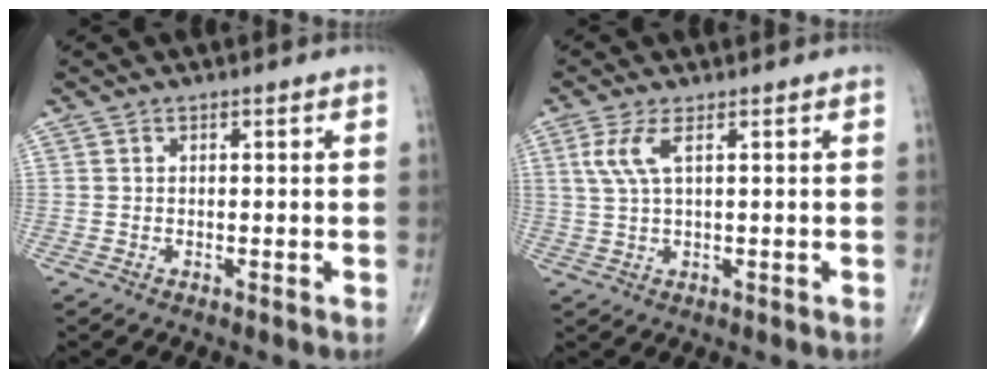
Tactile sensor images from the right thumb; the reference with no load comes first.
{"total": 4.4, "force": [1.6, 1.0, 4.0], "torque": [-0.109, 0.003, 0.040]}